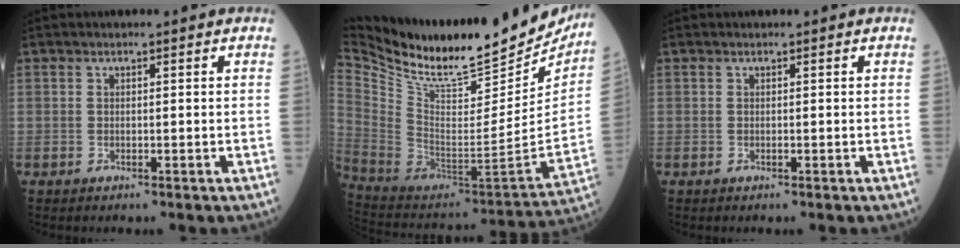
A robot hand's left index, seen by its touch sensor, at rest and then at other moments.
{"total": 30.8, "force": [25.8, 7.9, 14.9], "torque": [-0.274, -0.061, 0.391]}
{"total": 0.0}